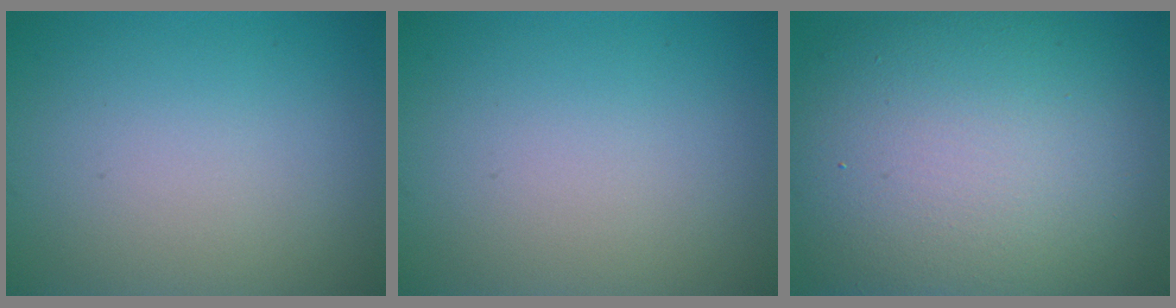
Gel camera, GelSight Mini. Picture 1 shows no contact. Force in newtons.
{"total": 0.0}
{"total": 14.8, "press": 14.8, "slide": 0.7}